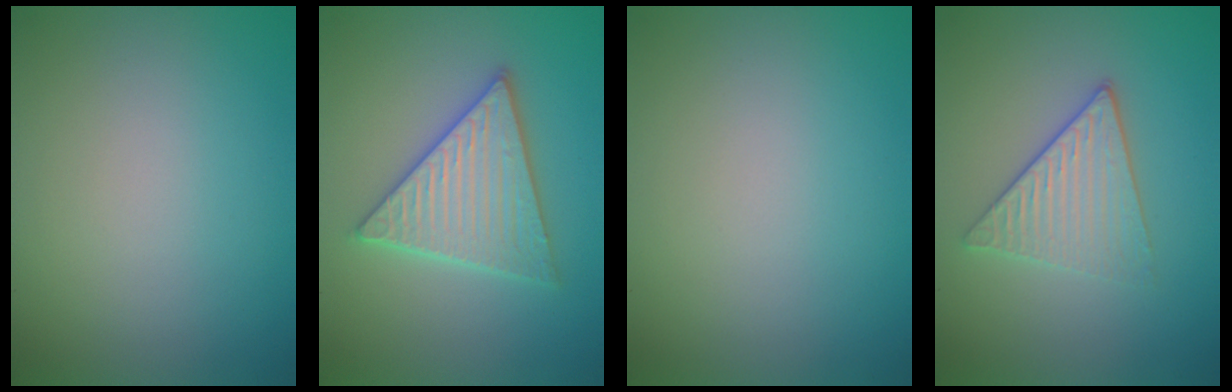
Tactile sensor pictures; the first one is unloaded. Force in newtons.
{"total": 5.6, "press": 5.5, "slide": 0.7}
{"total": 0.0}
{"total": 3.5, "press": 3.1, "slide": 1.7}